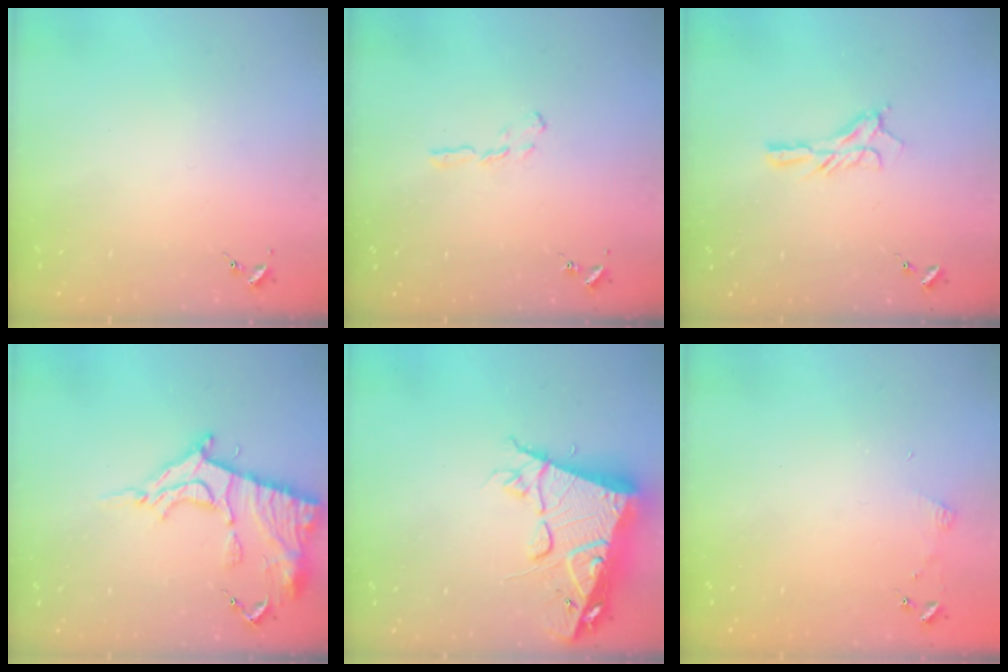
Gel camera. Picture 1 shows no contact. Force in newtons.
{"total": 3.9, "press": 3.9, "slide": 0.4}
{"total": 9.5, "press": 9.5, "slide": 0.4}
{"total": 16.6, "press": 16.5, "slide": 1.5}
{"total": 18.3, "press": 18.1, "slide": 2.1}
{"total": 3.6, "press": 3.6, "slide": 0.4}